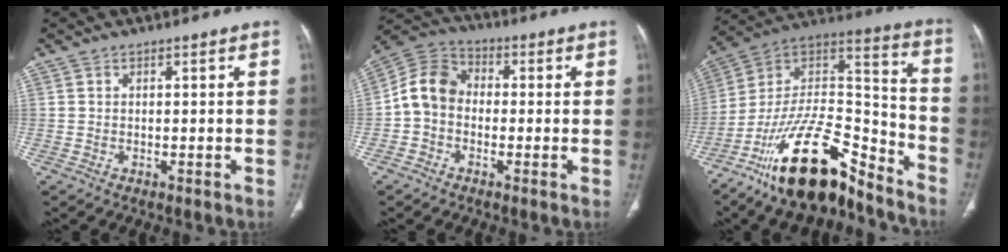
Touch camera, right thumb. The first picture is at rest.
{"total": 8.6, "force": [-1.1, 6.9, 5.0], "torque": [-0.084, 0.031, -0.038]}
{"total": 22.6, "force": [-16.3, 8.1, 13.3], "torque": [-0.221, 0.102, -0.289]}